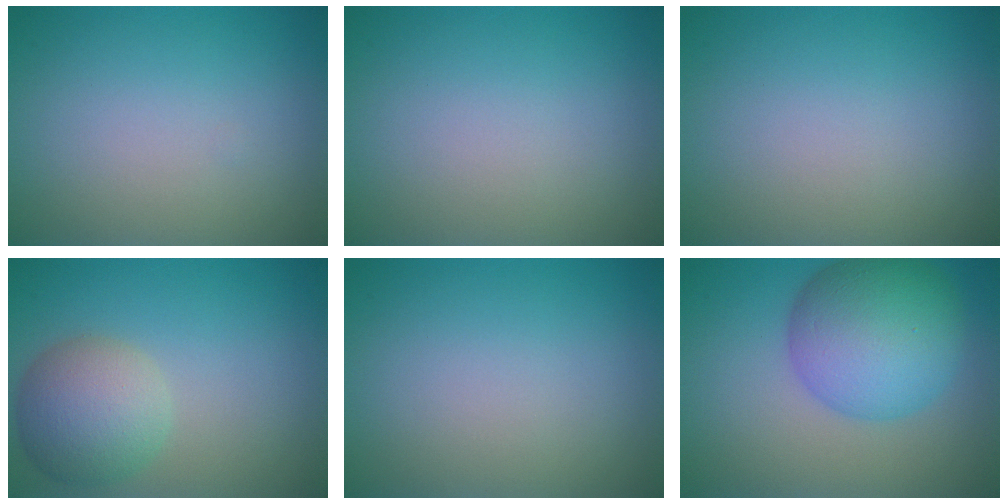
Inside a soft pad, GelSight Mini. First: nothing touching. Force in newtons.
{"total": 0.0}
{"total": 0.0}
{"total": 5.2, "press": 5.2, "slide": 0.1}
{"total": 0.0}
{"total": 9.0, "press": 9.0, "slide": 0.3}